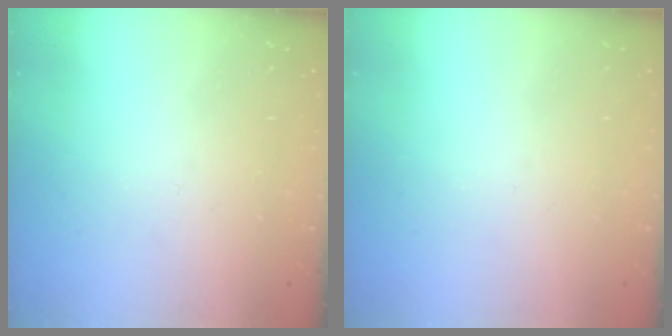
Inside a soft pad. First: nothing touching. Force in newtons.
{"total": 0.0}